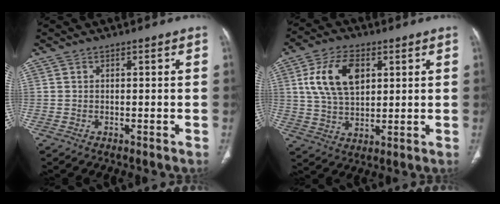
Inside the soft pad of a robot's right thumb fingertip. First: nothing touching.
{"total": 12.4, "force": [3.7, 7.4, 9.2], "torque": [-0.161, -0.005, 0.073]}